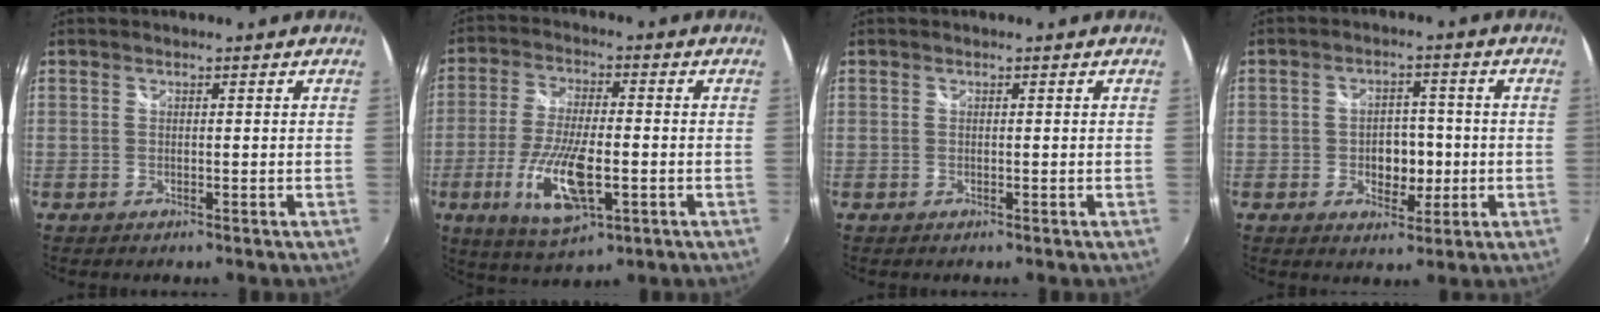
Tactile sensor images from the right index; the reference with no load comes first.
{"total": 13.1, "force": [-4.0, 4.5, 11.7], "torque": [-0.237, -0.018, -0.071]}
{"total": 0.0}
{"total": 6.1, "force": [-1.1, 4.4, 4.1], "torque": [-0.070, 0.004, -0.012]}